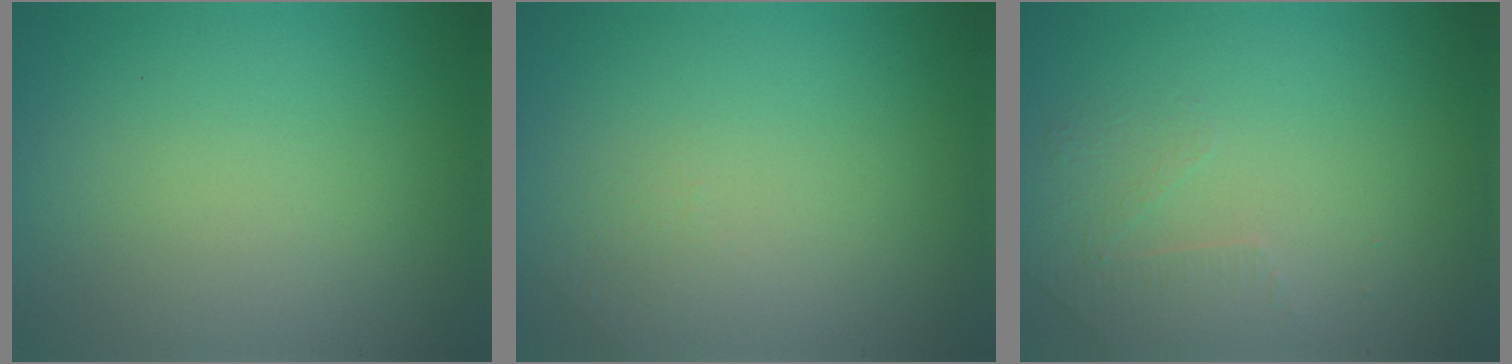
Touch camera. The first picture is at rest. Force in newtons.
{"total": 0.5, "press": 0.4, "slide": 0.4}
{"total": 1.4, "press": 0.9, "slide": 1.1}